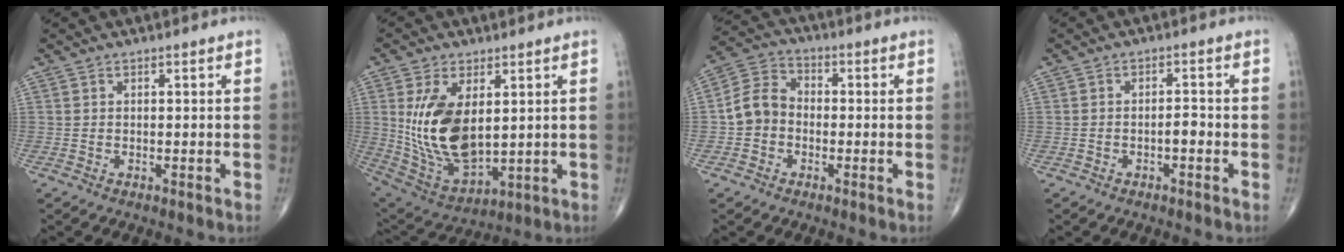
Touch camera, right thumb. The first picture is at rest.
{"total": 16.1, "force": [2.6, 8.6, 13.3], "torque": [-0.243, -0.021, 0.071]}
{"total": 7.4, "force": [-1.3, 6.1, 3.9], "torque": [-0.059, 0.031, -0.039]}
{"total": 2.1, "force": [-0.9, 0.9, 1.7], "torque": [-0.020, 0.011, -0.016]}